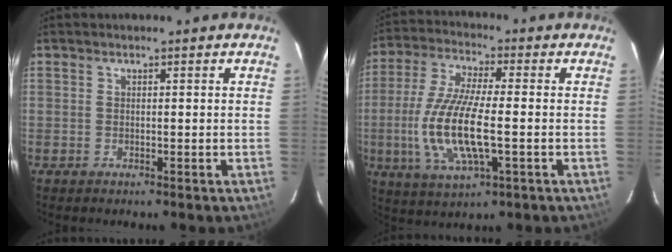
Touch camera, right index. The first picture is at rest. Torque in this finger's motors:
{"motor_torque": [1.34, -0.80, 1.05, 0.21]}